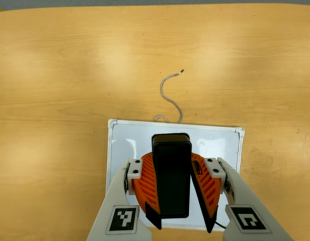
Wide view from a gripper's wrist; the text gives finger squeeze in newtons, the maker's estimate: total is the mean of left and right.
{"total": 9.9, "left": 10.0, "right": 9.8}